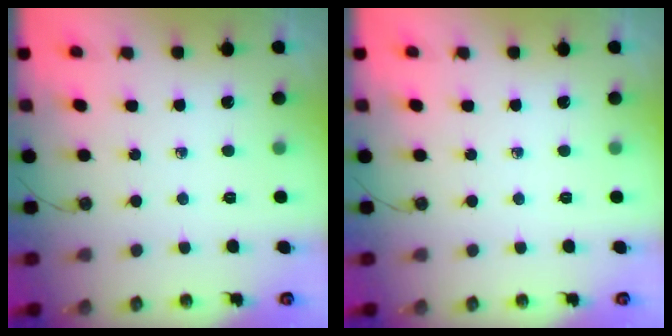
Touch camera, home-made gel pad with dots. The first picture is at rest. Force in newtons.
{"total": 0.0}